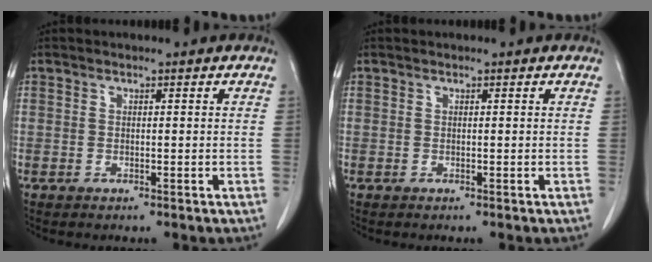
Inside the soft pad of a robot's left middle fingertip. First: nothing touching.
{"total": 0.0}